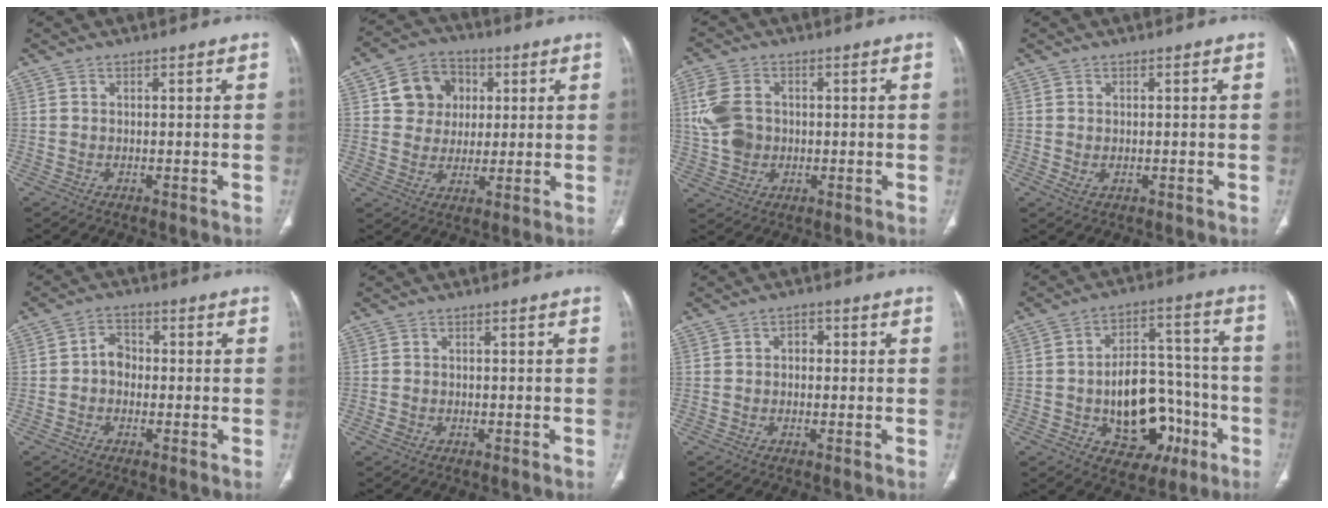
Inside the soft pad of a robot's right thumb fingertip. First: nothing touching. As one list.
[{"total": 10.3, "force": [2.8, 9.0, 4.2], "torque": [-0.028, -0.001, 0.044]}, {"total": 8.5, "force": [0.6, 6.6, 5.4], "torque": [-0.102, 0.007, 0.014]}, {"total": 1.6, "force": [-0.2, 1.0, 1.2], "torque": [-0.026, -0.002, 0.002]}, {"total": 3.8, "force": [-0.6, 3.0, 2.2], "torque": [-0.018, 0.017, -0.020]}, {"total": 1.2, "force": [-0.5, 1.0, 0.6], "torque": [-0.012, 0.004, -0.007]}, {"total": 2.2, "force": [0.2, 1.7, 1.4], "torque": [-0.007, 0.010, -0.002]}, {"total": 17.8, "force": [-5.4, 11.6, 12.4], "torque": [-0.134, 0.051, -0.066]}]